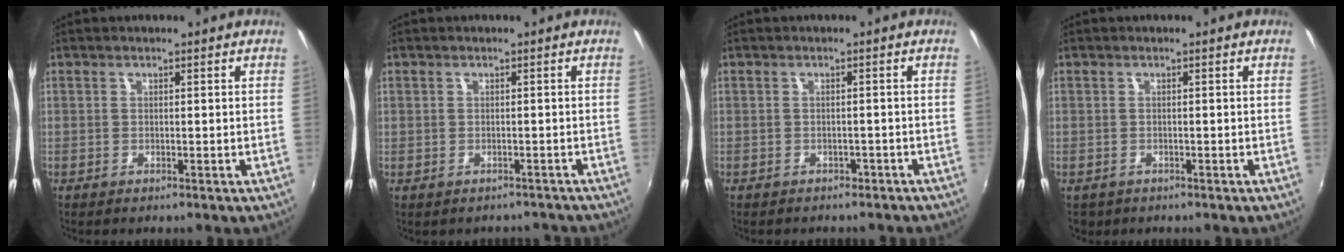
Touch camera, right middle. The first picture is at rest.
{"total": 3.6, "force": [-2.0, 3.1, 0.1], "torque": [0.010, 0.025, -0.018]}
{"total": 3.1, "force": [-2.5, 1.7, 0.8], "torque": [-0.013, -0.003, -0.028]}
{"total": 1.7, "force": [-0.8, 1.4, 0.5], "torque": [-0.015, -0.005, -0.010]}